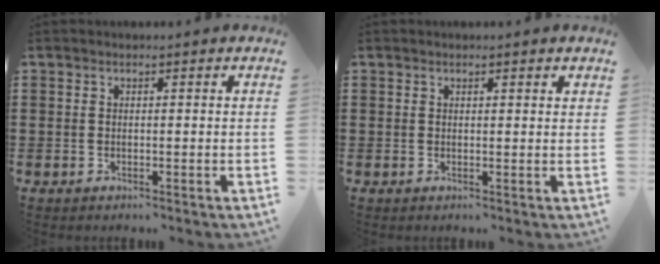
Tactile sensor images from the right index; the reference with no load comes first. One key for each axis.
{"total": 0.6, "fx": 0.4, "fy": 0.3, "fz": 0.3, "tx": -0.007, "ty": 0.003, "tz": 0.008}